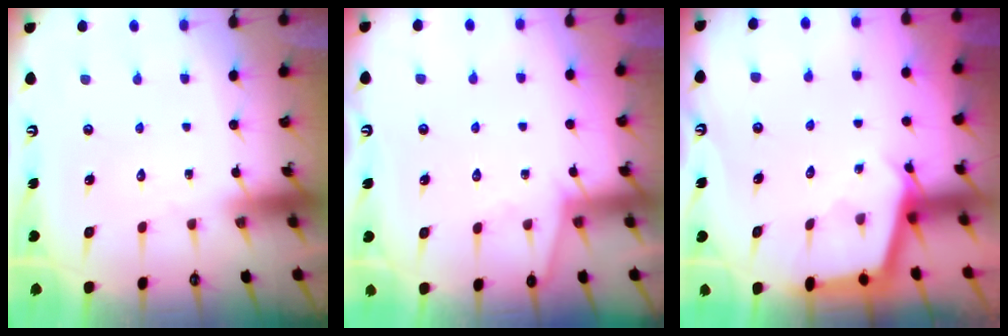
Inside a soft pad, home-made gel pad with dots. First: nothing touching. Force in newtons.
{"total": 1.6, "press": 1.5, "slide": 0.3}
{"total": 2.7, "press": 2.7, "slide": 0.3}